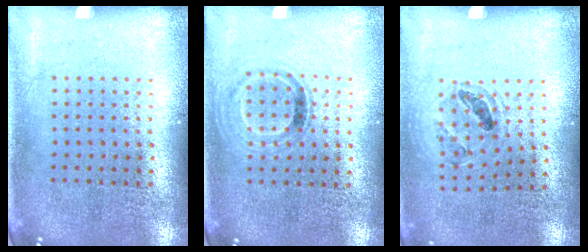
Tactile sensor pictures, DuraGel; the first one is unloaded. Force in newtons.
{"total": 0.9, "press": 0.8, "slide": 0.4}
{"total": 0.9, "press": 0.9, "slide": 0.1}